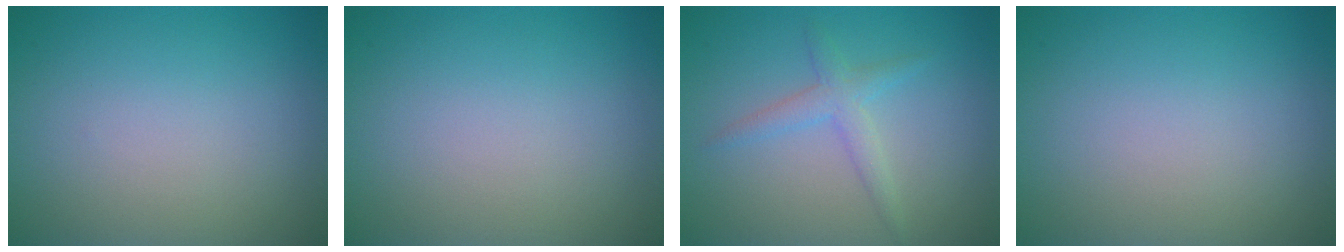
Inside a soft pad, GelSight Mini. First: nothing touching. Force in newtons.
{"total": 0.0}
{"total": 2.1, "press": 2.1, "slide": 0.3}
{"total": 0.0}